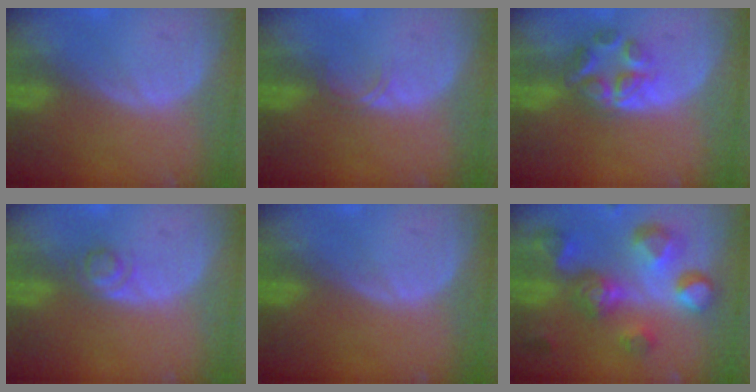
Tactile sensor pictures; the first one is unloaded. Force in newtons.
{"total": 1.4, "press": 1.4, "slide": 0.2}
{"total": 5.9, "press": 5.4, "slide": 2.2}
{"total": 2.2, "press": 2.2, "slide": 0.2}
{"total": 0.0}
{"total": 11.3, "press": 10.0, "slide": 5.2}